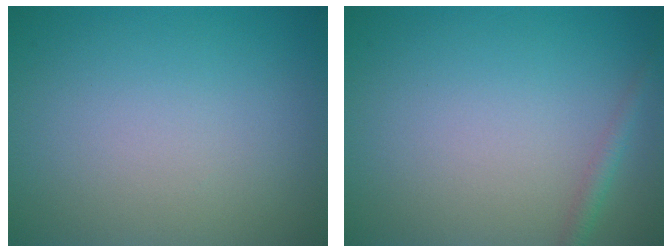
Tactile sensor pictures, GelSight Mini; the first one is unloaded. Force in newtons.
{"total": 1.3, "press": 1.2, "slide": 0.1}